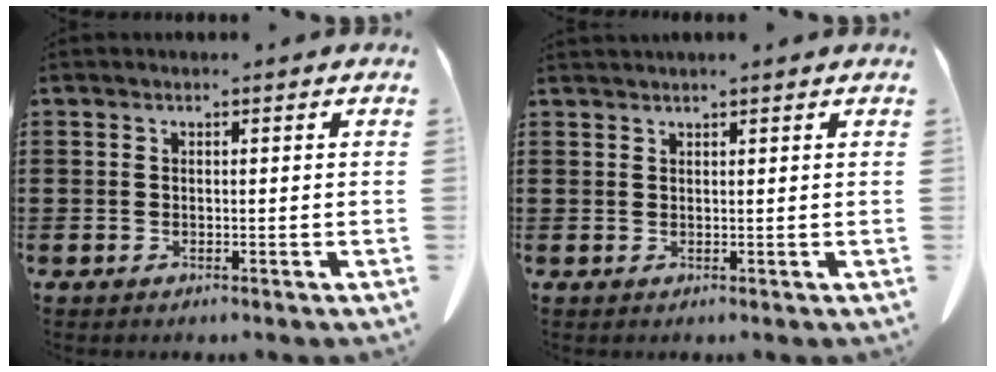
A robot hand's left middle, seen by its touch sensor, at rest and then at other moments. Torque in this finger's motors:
{"motor_torque": [1.41, -0.73, 0.33, 0.08]}